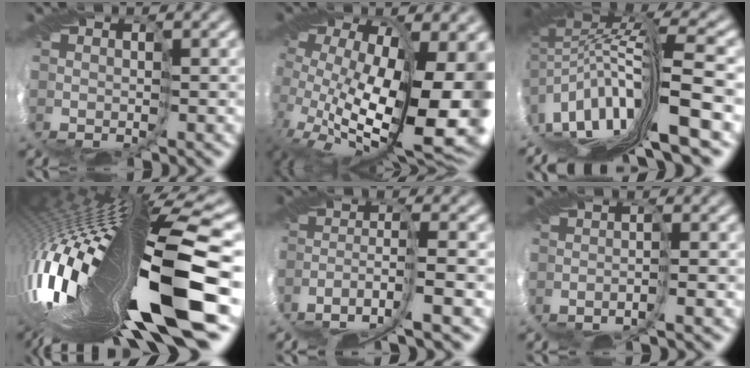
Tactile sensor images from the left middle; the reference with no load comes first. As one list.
[{"total": 15.1, "force": [-0.8, 7.6, 13.0], "torque": [-0.197, -0.048, 0.011]}, {"total": 11.7, "force": [-4.6, 1.9, 10.6], "torque": [-0.211, -0.001, -0.065]}, {"total": 16.1, "force": [-2.8, 2.0, 15.7], "torque": [-0.284, -0.021, -0.035]}, {"total": 4.1, "force": [-3.2, 0.4, 2.5], "torque": [-0.049, 0.009, -0.074]}, {"total": 1.5, "force": [-1.1, -0.1, 1.0], "torque": [-0.022, 0.006, -0.022]}]